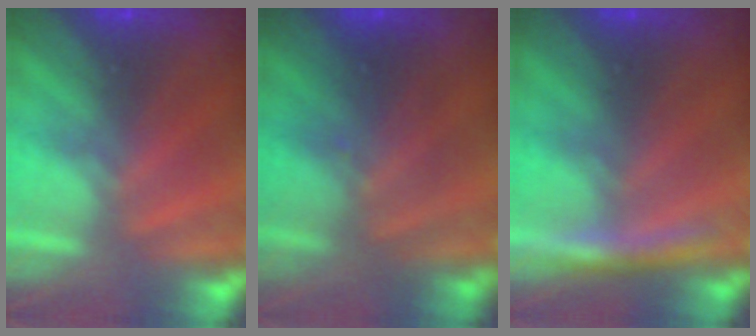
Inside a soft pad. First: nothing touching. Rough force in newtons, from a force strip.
{"total": 2.4}
{"total": 4.5}